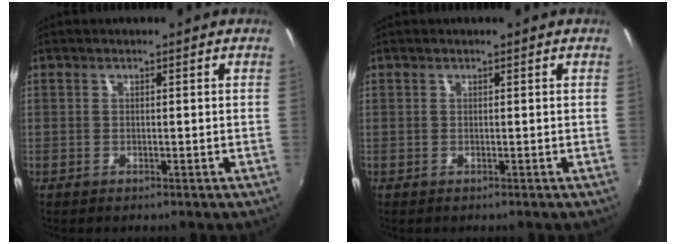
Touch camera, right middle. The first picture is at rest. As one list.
[{"total": 0.0}]